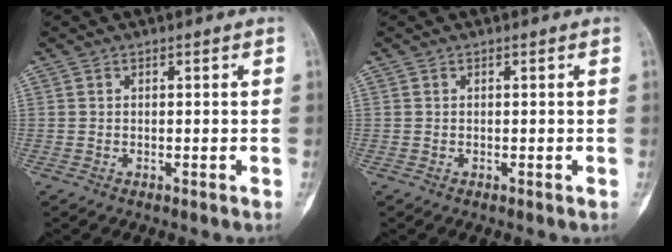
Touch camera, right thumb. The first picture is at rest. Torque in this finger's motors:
{"motor_torque": [1.61, 1.61, -0.02, -0.02, 0.00]}